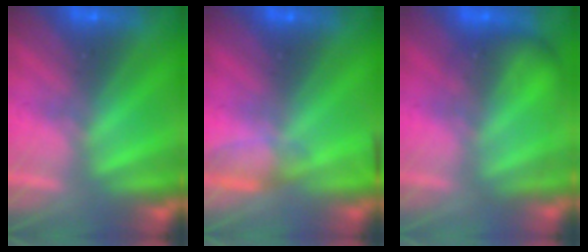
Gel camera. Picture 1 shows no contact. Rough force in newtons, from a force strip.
{"total": 4.6}
{"total": 1.8}